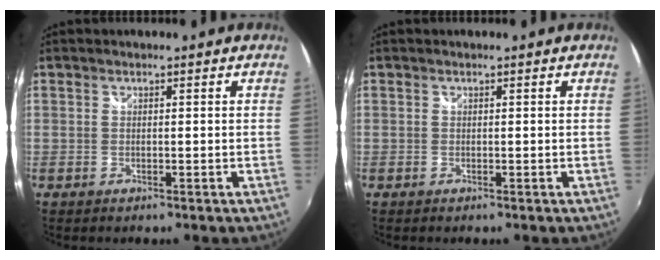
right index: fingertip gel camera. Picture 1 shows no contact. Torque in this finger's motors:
{"motor_torque": [-0.36, 0.32, 0.03, 0.01]}